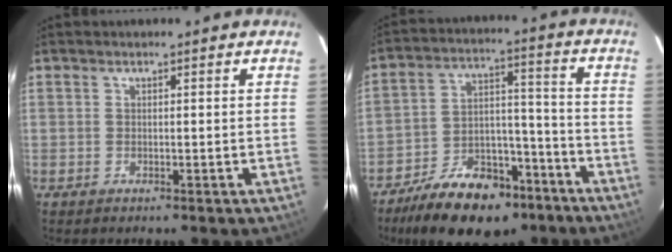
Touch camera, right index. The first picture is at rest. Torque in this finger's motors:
{"motor_torque": [1.04, -1.10, 0.19, 0.02]}